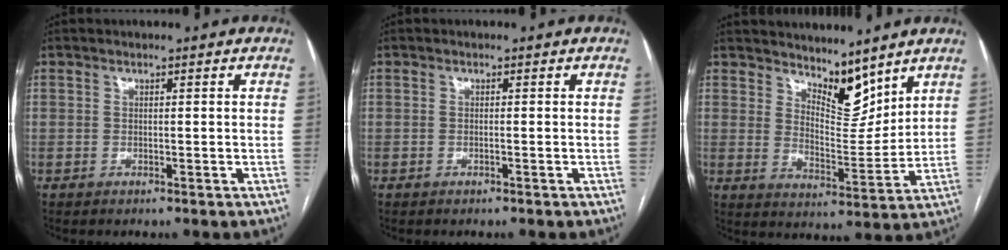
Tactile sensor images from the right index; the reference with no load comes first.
{"total": 0.0}
{"total": 7.9, "force": [6.6, 2.5, 3.4], "torque": [-0.053, -0.010, 0.123]}